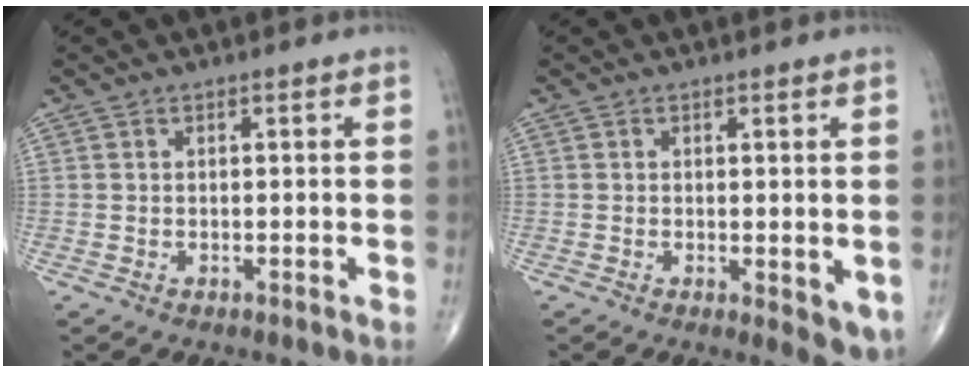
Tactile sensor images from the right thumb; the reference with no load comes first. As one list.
[{"total": 5.1, "force": [-0.7, 2.1, 4.6], "torque": [-0.051, -0.013, -0.008]}]